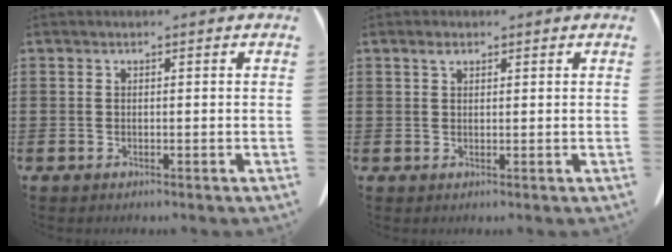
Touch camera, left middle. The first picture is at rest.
{"total": 1.6, "force": [1.0, 0.7, 1.0], "torque": [-0.024, 0.002, 0.019]}